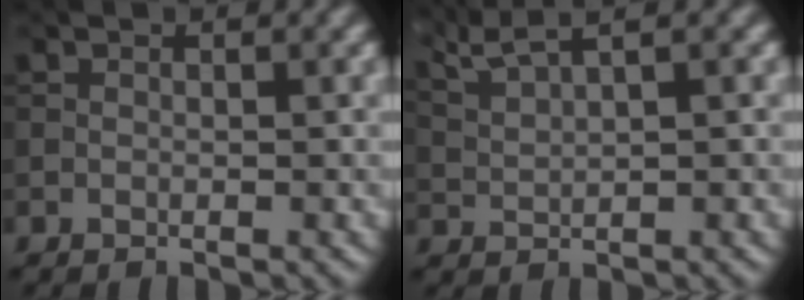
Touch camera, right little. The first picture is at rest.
{"total": 3.0, "force": [2.5, -0.2, 1.7], "torque": [-0.064, 0.006, 0.074]}